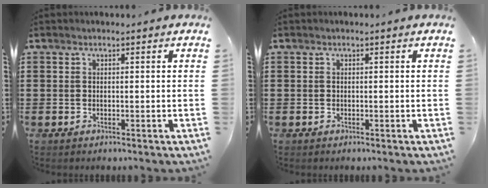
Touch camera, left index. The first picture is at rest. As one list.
[{"total": 0.0}]